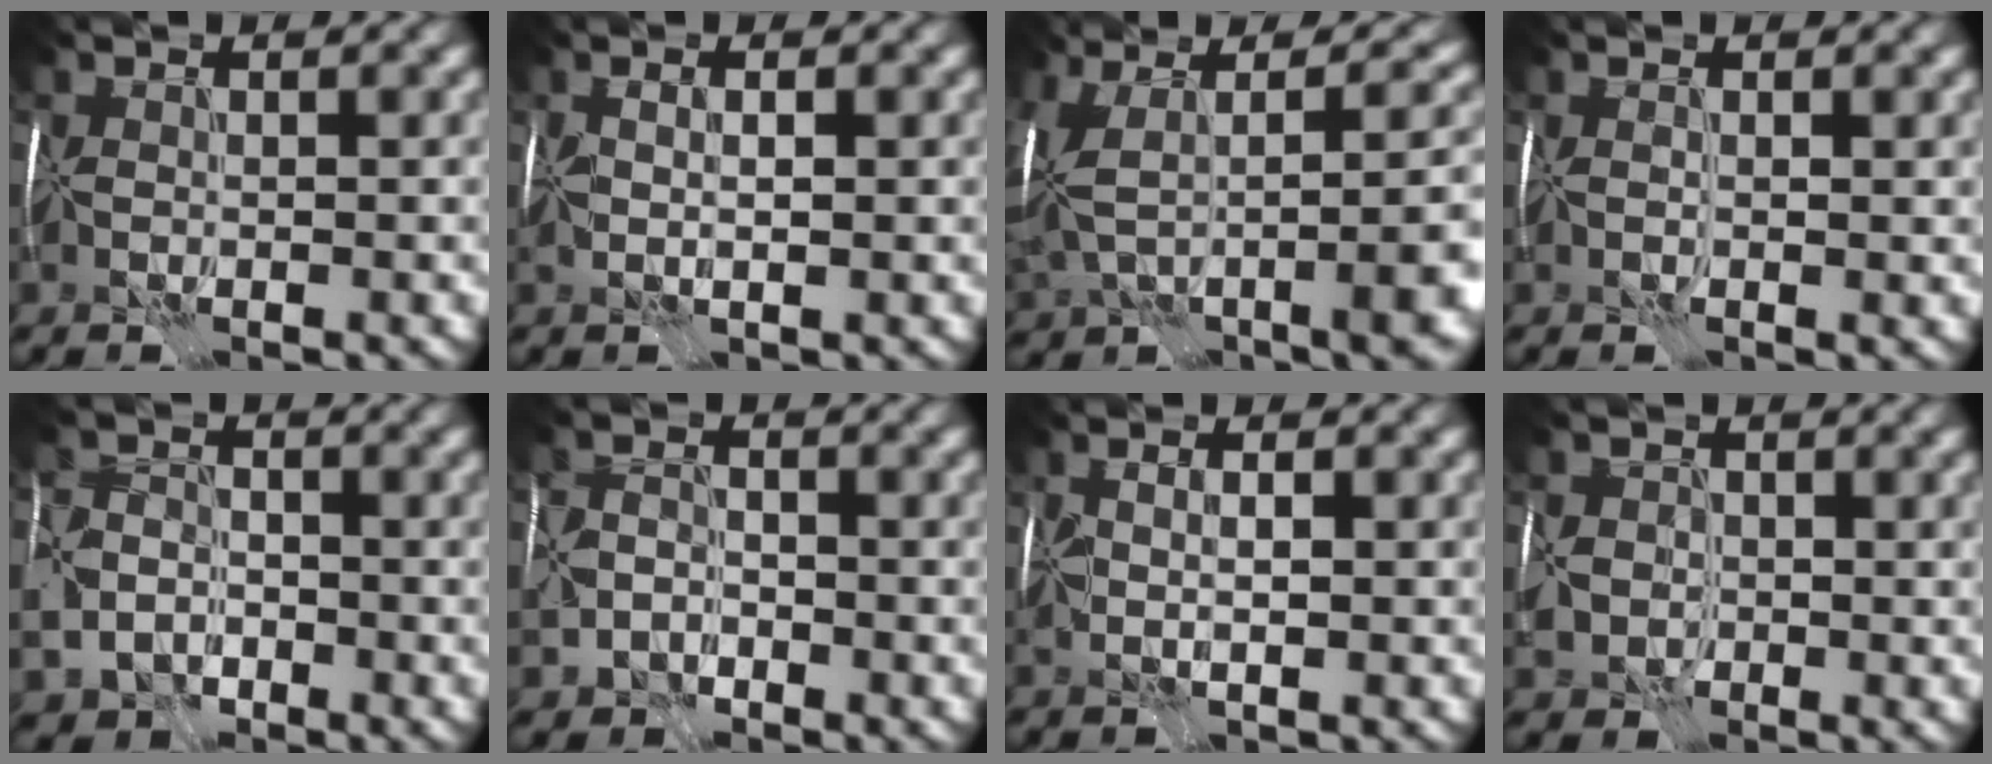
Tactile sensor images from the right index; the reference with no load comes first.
{"total": 1.2, "force": [0.0, 0.3, 1.2], "torque": [-0.031, -0.003, 0.002]}
{"total": 11.5, "force": [0.1, 4.5, 10.6], "torque": [-0.213, 0.004, 0.026]}
{"total": 1.1, "force": [0.4, 0.3, 0.9], "torque": [-0.017, -0.002, 0.010]}
{"total": 4.9, "force": [-2.6, 3.6, 2.1], "torque": [-0.057, -0.008, -0.064]}
{"total": 3.0, "force": [-1.9, 2.1, 1.1], "torque": [-0.031, -0.005, -0.041]}
{"total": 1.6, "force": [0.0, 0.4, 1.6], "torque": [-0.036, -0.004, 0.003]}
{"total": 3.2, "force": [-0.6, 2.7, 1.5], "torque": [-0.033, -0.005, -0.009]}